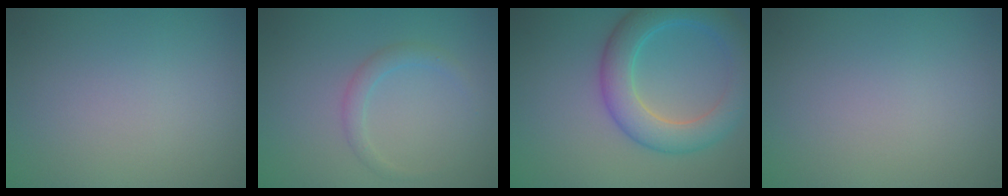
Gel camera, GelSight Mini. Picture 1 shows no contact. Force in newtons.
{"total": 1.5, "press": 1.5, "slide": 0.1}
{"total": 5.9, "press": 5.9, "slide": 0.1}
{"total": 0.0}